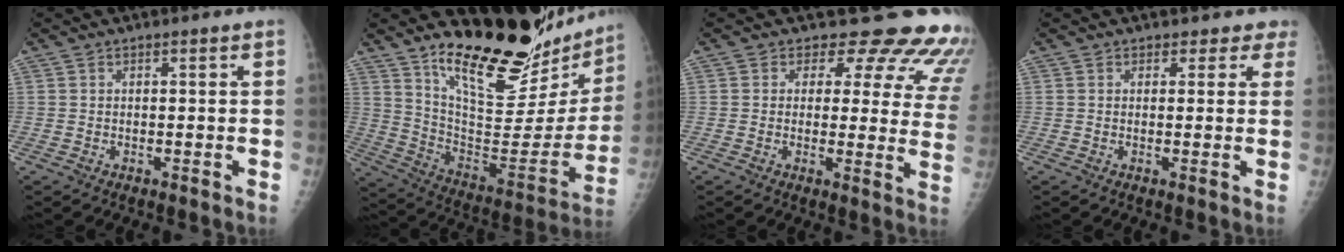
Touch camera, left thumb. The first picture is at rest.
{"total": 27.6, "force": [22.2, 8.7, 13.8], "torque": [-0.174, -0.145, 0.333]}
{"total": 16.5, "force": [14.5, 6.5, 4.5], "torque": [0.003, -0.108, 0.132]}
{"total": 3.1, "force": [2.5, 1.9, -0.4], "torque": [0.036, -0.014, 0.007]}